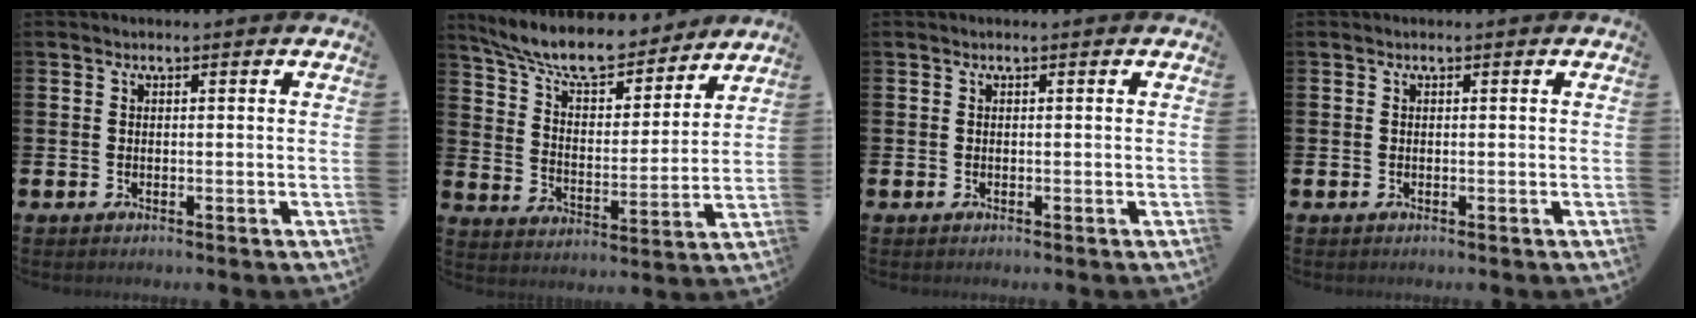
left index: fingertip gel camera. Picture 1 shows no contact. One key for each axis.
{"total": 9.6, "fx": 8.7, "fy": 2.2, "fz": 3.3, "tx": -0.088, "ty": -0.059, "tz": 0.151}
{"total": 0.0}
{"total": 0.0}